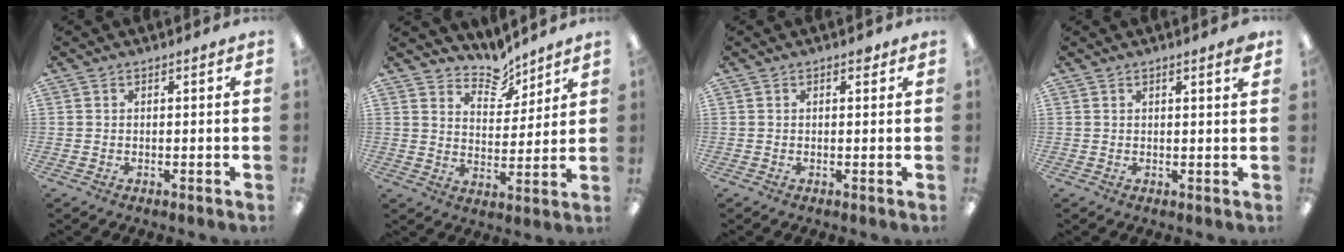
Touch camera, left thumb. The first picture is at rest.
{"total": 8.2, "force": [7.4, 3.2, 1.2], "torque": [-0.015, -0.059, 0.135]}
{"total": 1.3, "force": [0.9, 0.6, 0.7], "torque": [0.000, -0.005, 0.012]}
{"total": 2.2, "force": [1.6, -0.1, 1.4], "torque": [-0.023, -0.005, 0.027]}